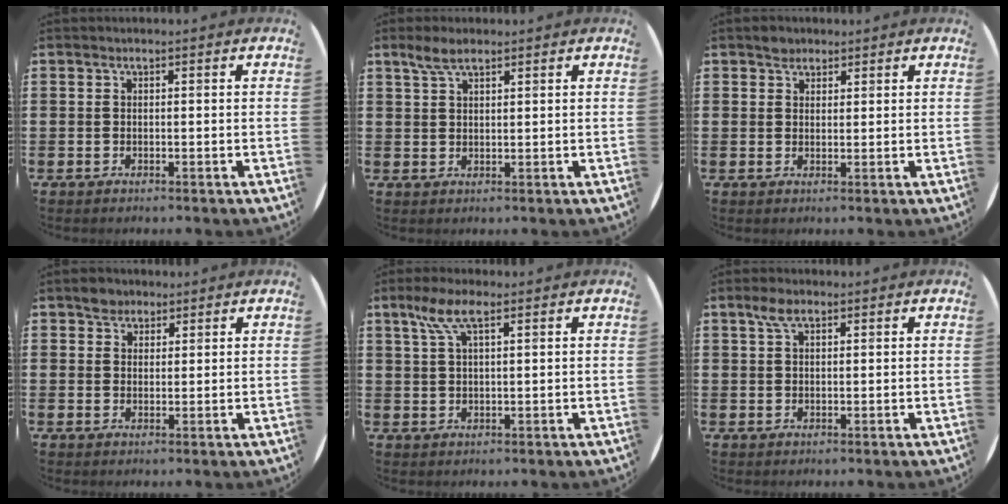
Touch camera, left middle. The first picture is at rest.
{"total": 3.3, "force": [2.4, 1.1, 1.9], "torque": [-0.043, 0.005, 0.044]}
{"total": 2.0, "force": [1.7, 1.0, 0.0], "torque": [0.005, 0.000, 0.032]}
{"total": 2.5, "force": [2.1, 1.4, 0.1], "torque": [0.010, -0.001, 0.039]}
{"total": 5.1, "force": [2.8, 1.5, 4.0], "torque": [-0.086, 0.009, 0.048]}
{"total": 2.8, "force": [1.8, 1.3, 1.8], "torque": [-0.031, 0.005, 0.030]}